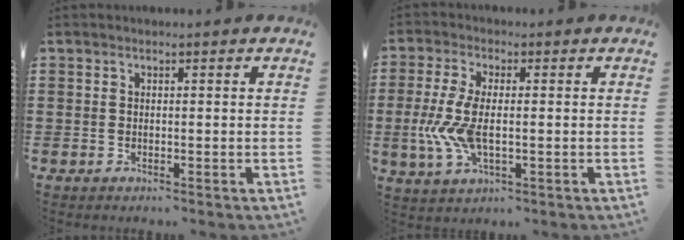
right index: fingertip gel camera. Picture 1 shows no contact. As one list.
[{"total": 8.0, "force": [-1.0, 3.4, 7.2], "torque": [-0.175, -0.011, -0.025]}]